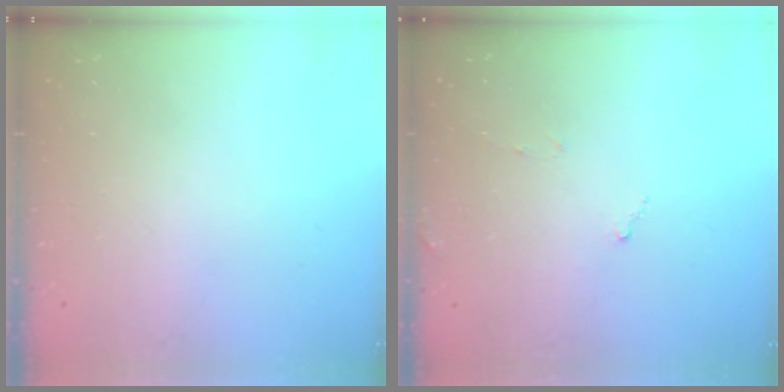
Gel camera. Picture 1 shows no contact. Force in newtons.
{"total": 7.6, "press": 7.6, "slide": 0.4}